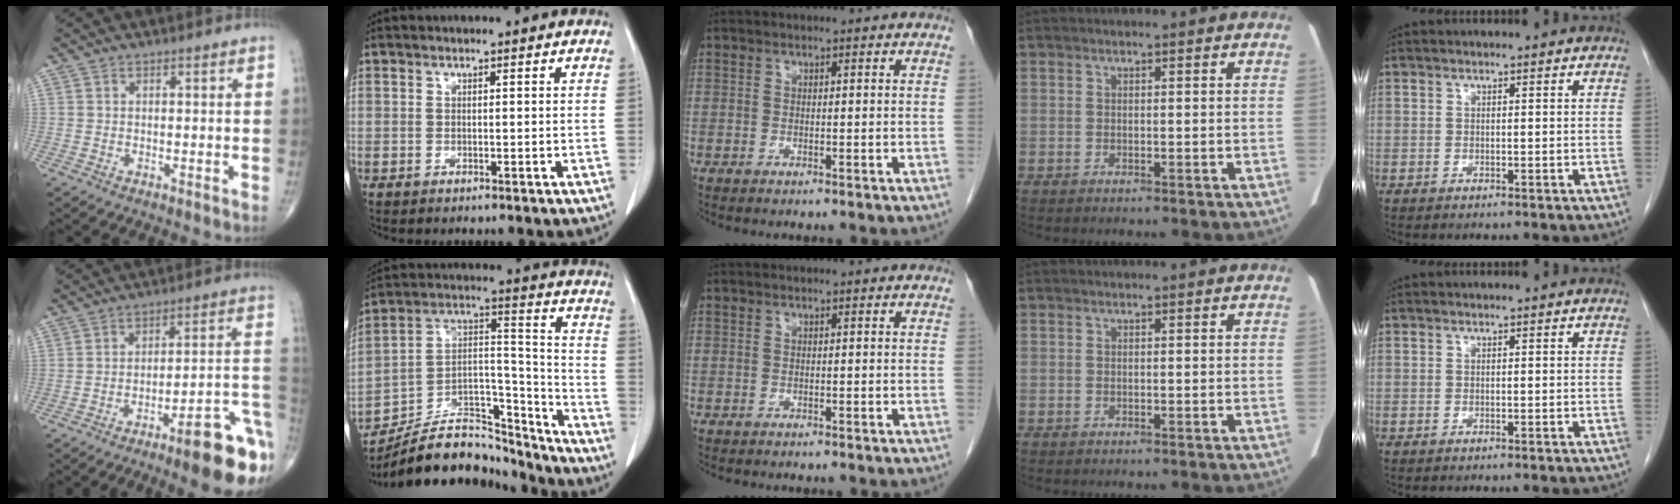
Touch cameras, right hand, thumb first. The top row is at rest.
{"thumb": {"total": 16.0, "force": [-8.0, 2.8, 13.5], "torque": [-0.136, 0.060, -0.111]}, "index": {"total": 19.1, "force": [-17.4, 6.0, 5.3], "torque": [-0.100, 0.048, -0.284]}}